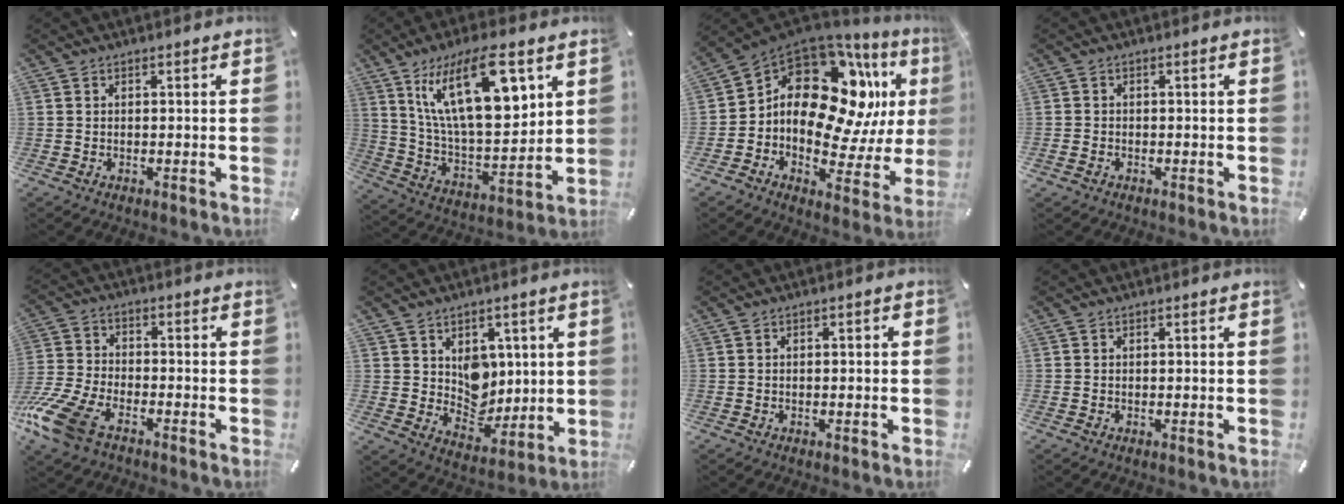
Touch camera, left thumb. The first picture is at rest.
{"total": 21.3, "force": [10.7, 8.6, 16.2], "torque": [-0.307, -0.040, 0.169]}
{"total": 19.0, "force": [5.6, 12.6, 13.0], "torque": [-0.206, -0.050, 0.093]}
{"total": 1.0, "force": [-0.6, 0.8, 0.3], "torque": [-0.003, 0.002, -0.013]}
{"total": 12.0, "force": [-7.6, 5.7, 7.4], "torque": [-0.173, 0.022, -0.146]}
{"total": 8.9, "force": [3.6, 7.7, 2.8], "torque": [-0.027, -0.039, 0.070]}
{"total": 0.8, "force": [-0.2, 0.3, 0.6], "torque": [-0.011, 0.000, -0.005]}
{"total": 0.0}